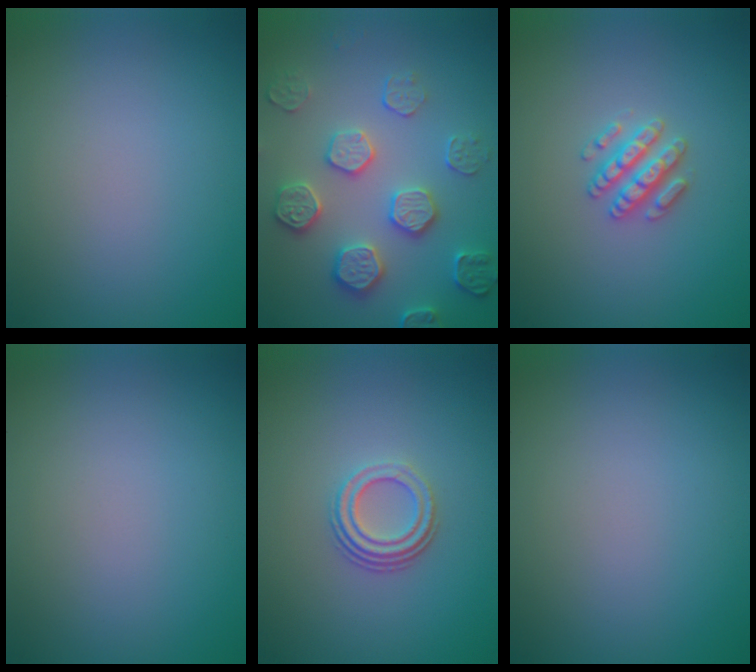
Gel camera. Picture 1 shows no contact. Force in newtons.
{"total": 4.7, "press": 4.3, "slide": 1.8}
{"total": 2.6, "press": 2.5, "slide": 0.4}
{"total": 0.0}
{"total": 3.2, "press": 2.2, "slide": 2.3}
{"total": 0.0}